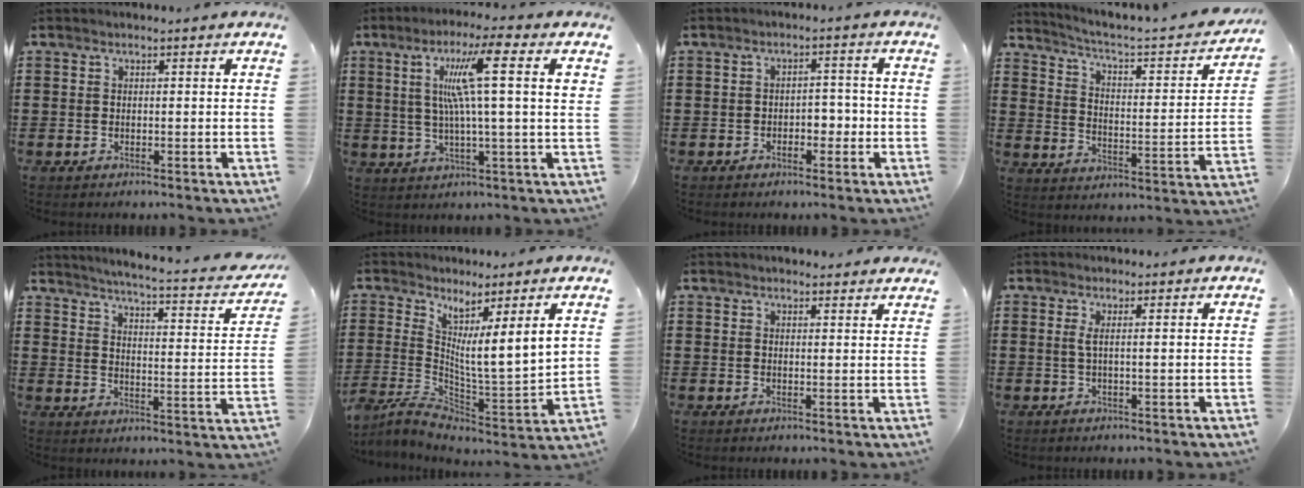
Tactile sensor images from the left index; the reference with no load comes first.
{"total": 11.1, "force": [3.6, 0.0, 10.6], "torque": [-0.199, 0.006, 0.050]}
{"total": 3.1, "force": [-1.7, 1.9, 1.9], "torque": [-0.037, 0.006, -0.036]}
{"total": 3.0, "force": [2.1, 0.2, 2.1], "torque": [-0.057, -0.031, 0.023]}
{"total": 3.6, "force": [3.1, -0.7, 1.7], "torque": [-0.052, -0.035, 0.042]}
{"total": 6.0, "force": [3.2, -0.1, 5.1], "torque": [-0.104, -0.038, 0.049]}
{"total": 1.9, "force": [1.9, 0.2, 0.2], "torque": [-0.008, 0.001, 0.038]}
{"total": 1.7, "force": [0.4, -0.2, 1.6], "torque": [-0.034, -0.005, 0.007]}